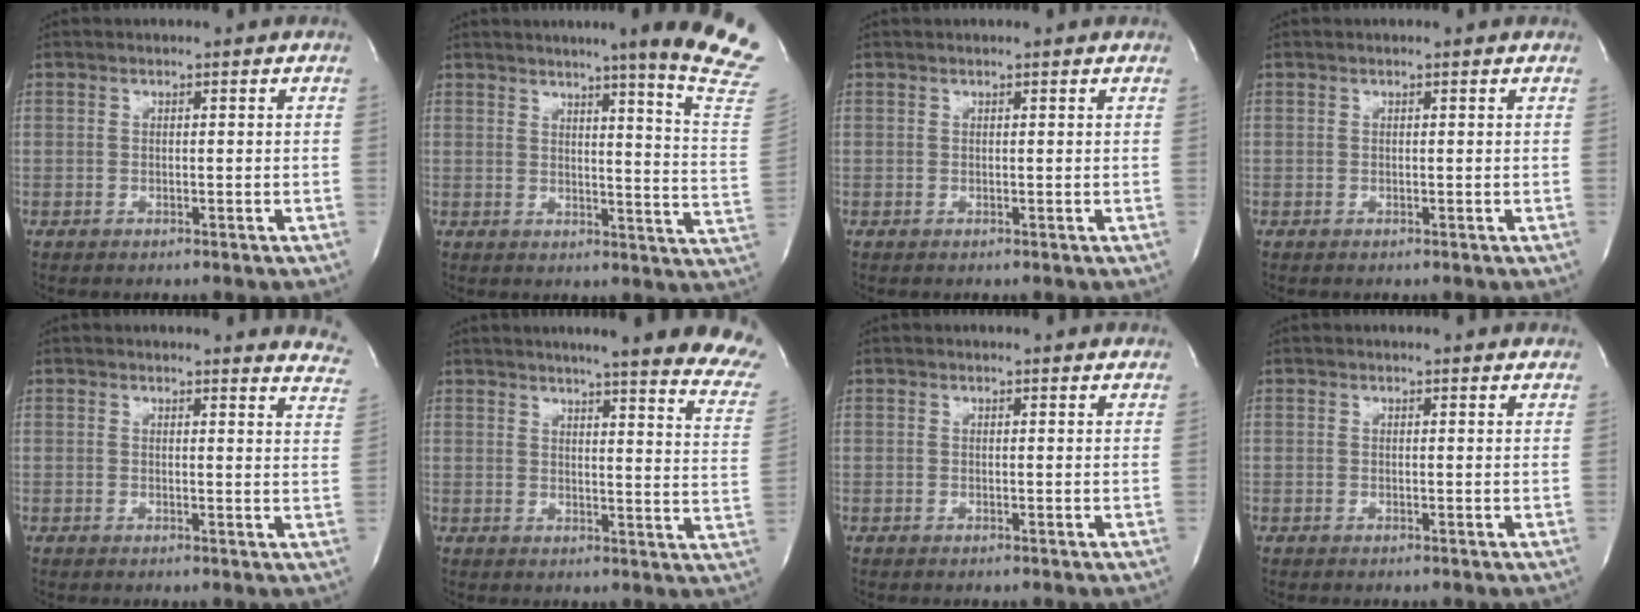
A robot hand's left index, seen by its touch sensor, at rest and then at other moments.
{"total": 15.2, "force": [12.0, -2.2, 9.2], "torque": [-0.115, -0.087, 0.127]}
{"total": 2.1, "force": [2.0, 0.3, 0.6], "torque": [-0.013, 0.023, 0.018]}
{"total": 0.6, "force": [0.6, 0.1, 0.2], "torque": [-0.008, 0.011, 0.005]}
{"total": 9.1, "force": [9.0, 1.2, 0.8], "torque": [0.023, -0.068, 0.056]}
{"total": 23.0, "force": [19.7, 1.4, 11.8], "torque": [-0.145, -0.069, 0.218]}
{"total": 2.7, "force": [2.6, 0.5, 0.4], "torque": [-0.014, 0.005, 0.021]}
{"total": 3.4, "force": [3.3, 0.6, 0.6], "torque": [-0.016, 0.003, 0.026]}